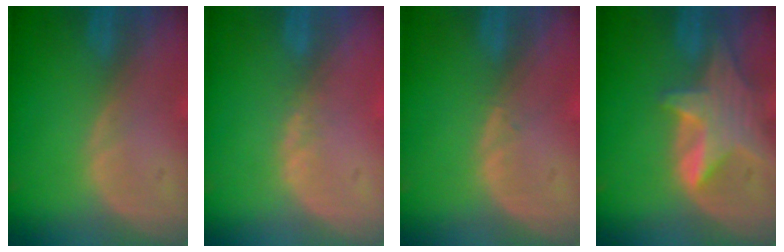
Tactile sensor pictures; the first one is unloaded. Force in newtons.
{"total": 1.3, "press": 1.1, "slide": 0.7}
{"total": 0.6, "press": 0.5, "slide": 0.4}
{"total": 7.1, "press": 6.8, "slide": 1.9}